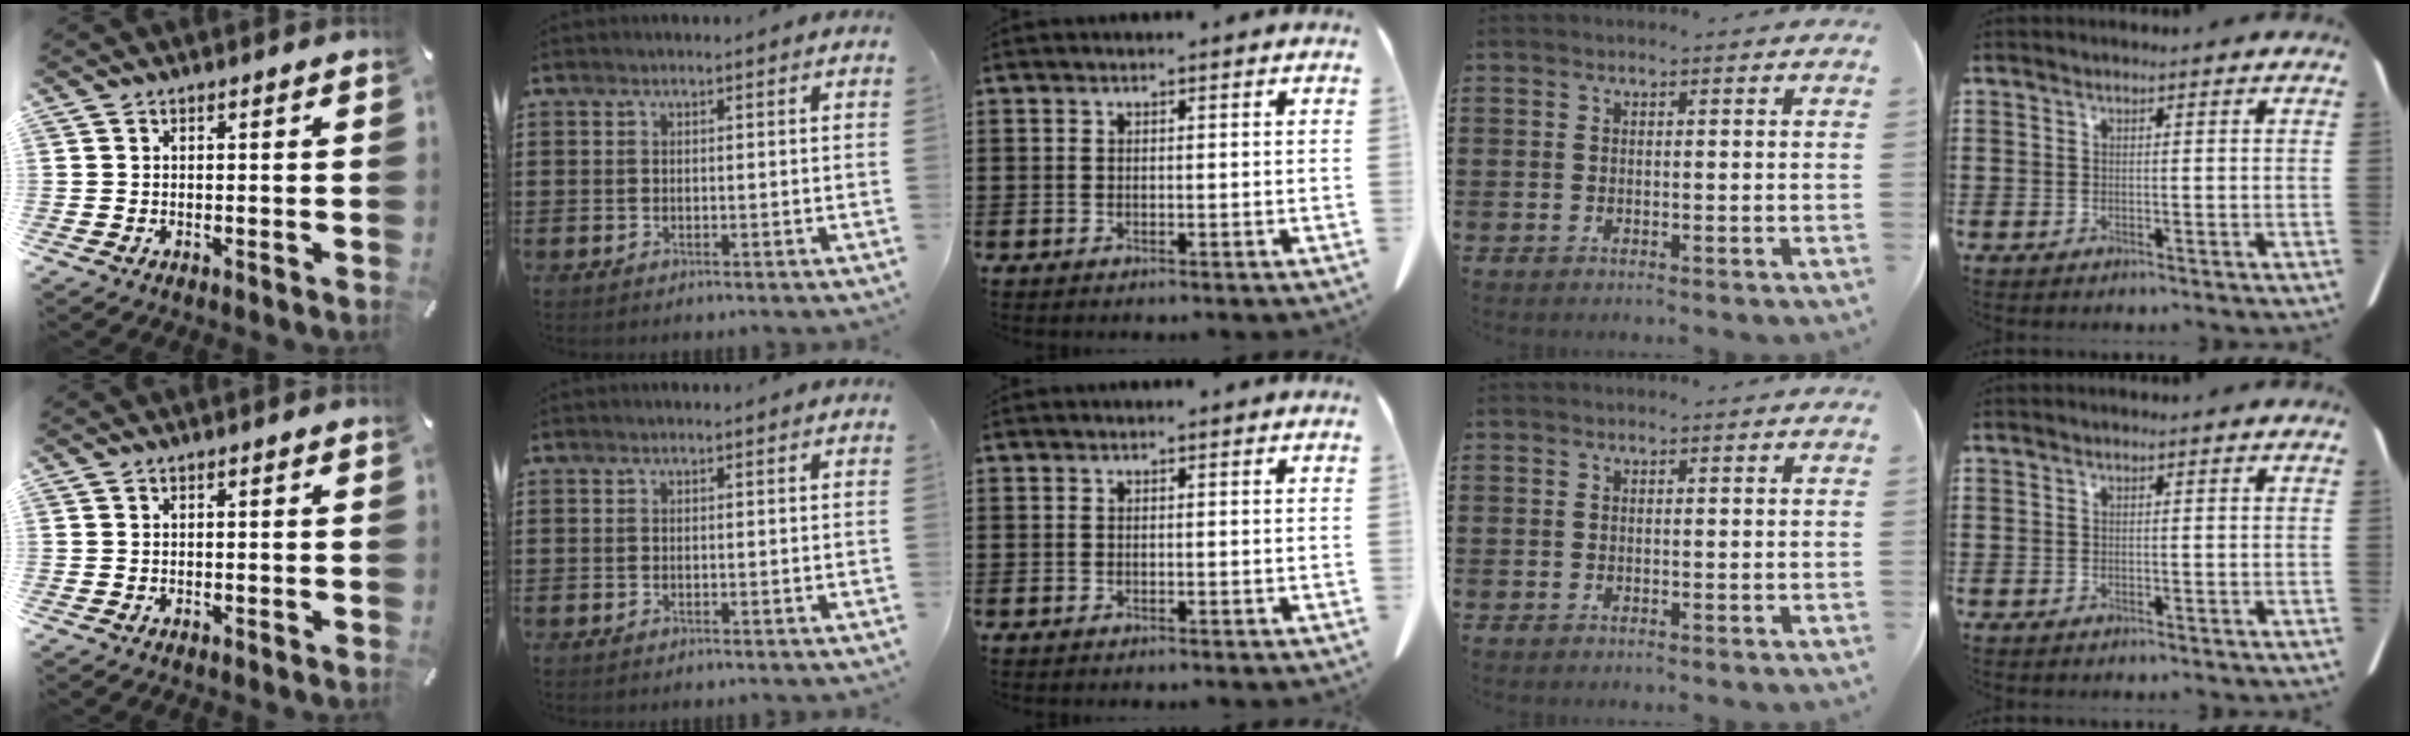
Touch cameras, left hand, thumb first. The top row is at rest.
{}